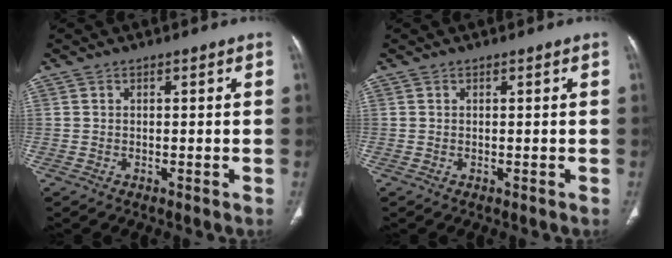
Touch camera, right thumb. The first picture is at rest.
{"total": 0.0}